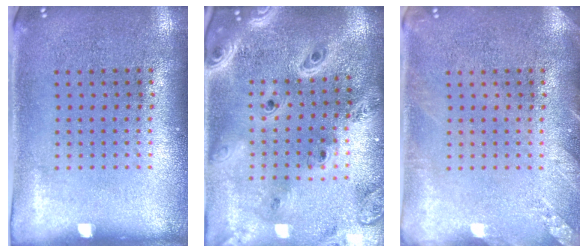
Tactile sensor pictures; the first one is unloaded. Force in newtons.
{"total": 3.6, "press": 2.9, "slide": 2.2}
{"total": 1.6, "press": 1.6, "slide": 0.2}